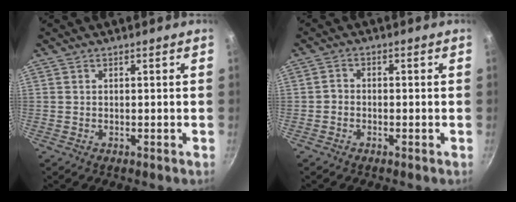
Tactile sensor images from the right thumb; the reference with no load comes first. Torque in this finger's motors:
{"motor_torque": [-0.58, 0.04, 0.12, 0.30, 0.09]}